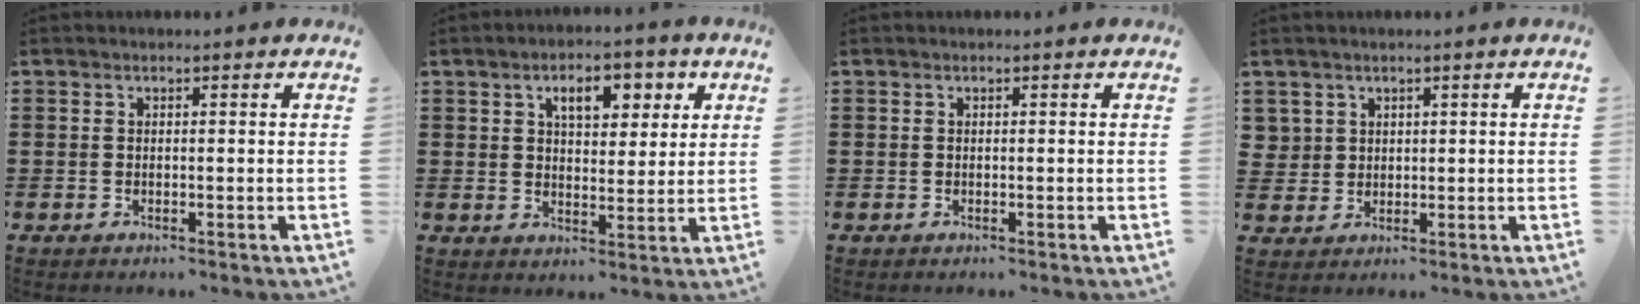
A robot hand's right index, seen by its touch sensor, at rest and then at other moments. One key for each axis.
{"total": 6.0, "fx": 2.9, "fy": 3.1, "fz": 4.3, "tx": -0.067, "ty": -0.001, "tz": 0.040}
{"total": 0.0}
{"total": 2.7, "fx": 1.3, "fy": 2.3, "fz": 0.2, "tx": -0.014, "ty": 0.011, "tz": 0.025}